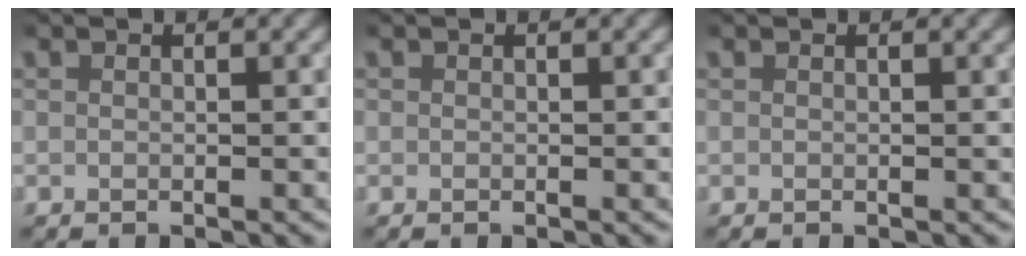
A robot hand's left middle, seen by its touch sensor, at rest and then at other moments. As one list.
[{"total": 0.0}, {"total": 0.0}]